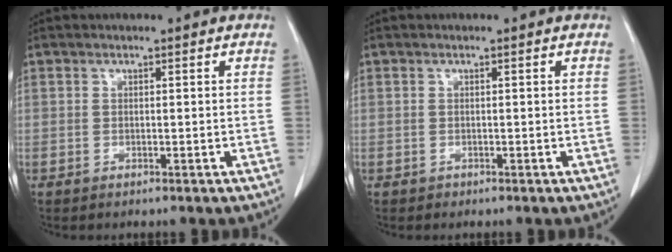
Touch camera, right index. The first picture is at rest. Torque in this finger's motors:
{"motor_torque": [-1.49, -0.01, -0.47, -0.18]}